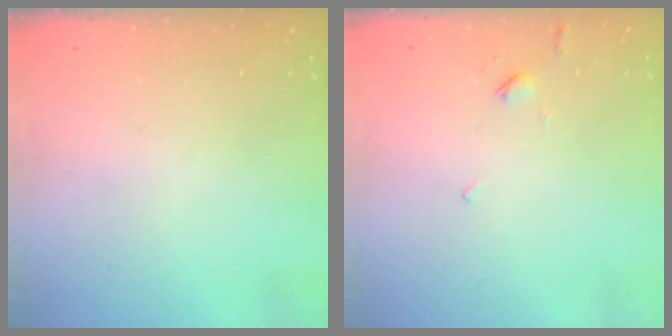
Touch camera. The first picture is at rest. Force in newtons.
{"total": 3.5, "press": 3.5, "slide": 0.7}